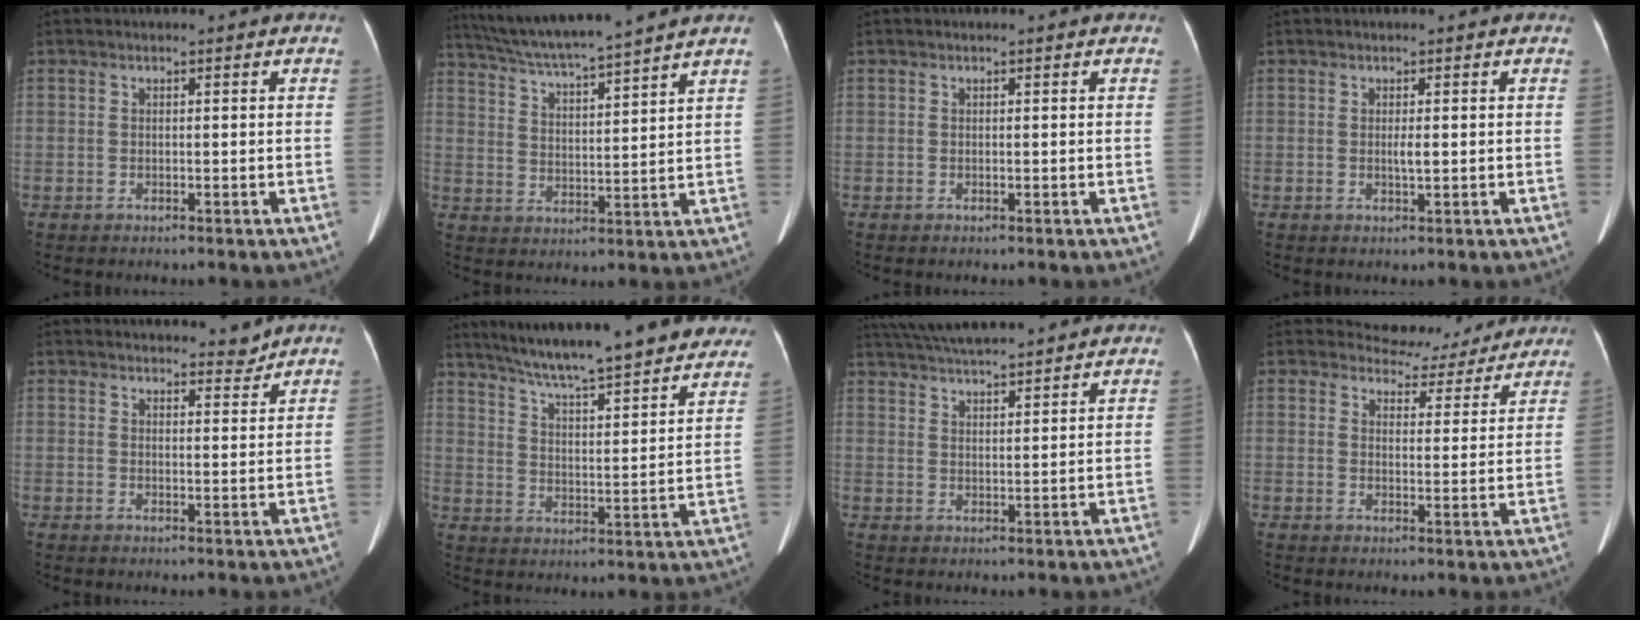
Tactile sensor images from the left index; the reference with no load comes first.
{"total": 13.2, "force": [11.7, -1.6, 6.0], "torque": [-0.111, 0.009, 0.190]}
{"total": 0.0}
{"total": 1.0, "force": [-0.3, 0.0, 1.0], "torque": [-0.024, -0.004, -0.003]}
{"total": 3.5, "force": [3.4, 0.6, 0.9], "torque": [-0.011, 0.013, 0.045]}
{"total": 24.6, "force": [21.5, 3.0, 11.6], "torque": [-0.187, -0.005, 0.289]}
{"total": 12.7, "force": [11.4, 1.4, 5.3], "torque": [-0.099, 0.034, 0.180]}
{"total": 8.2, "force": [7.7, 2.7, -0.2], "torque": [0.012, 0.001, 0.087]}